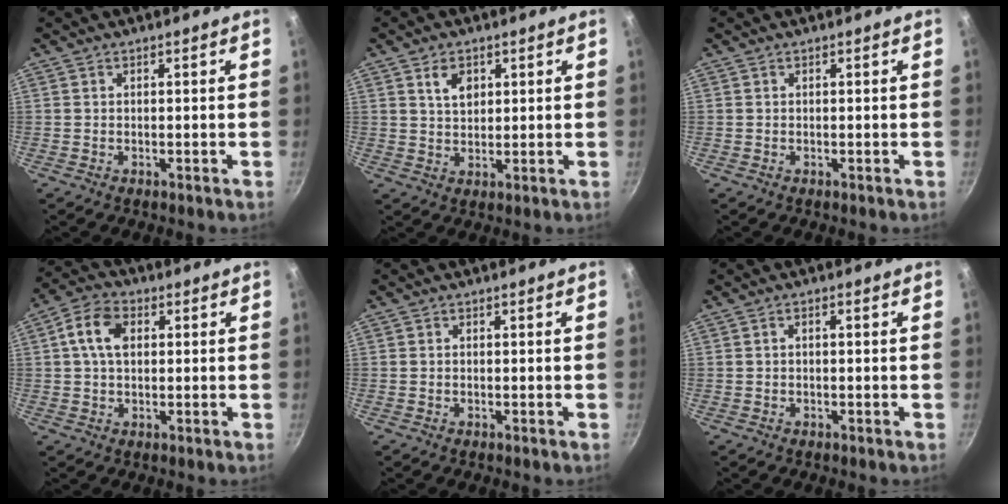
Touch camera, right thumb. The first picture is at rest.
{"total": 4.6, "force": [2.1, 3.1, 2.7], "torque": [-0.030, -0.010, 0.037]}
{"total": 0.0}
{"total": 7.5, "force": [1.6, 5.2, 5.2], "torque": [-0.084, 0.013, 0.019]}
{"total": 0.0}
{"total": 1.2, "force": [-0.1, 0.6, 1.0], "torque": [-0.027, 0.010, -0.001]}